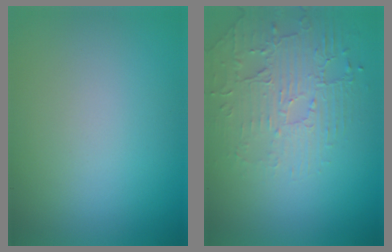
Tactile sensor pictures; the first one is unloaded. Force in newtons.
{"total": 2.6, "press": 2.1, "slide": 1.5}